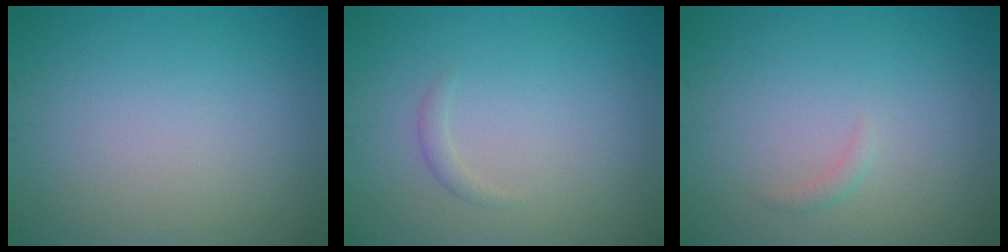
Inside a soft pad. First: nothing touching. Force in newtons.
{"total": 0.8, "press": 0.8, "slide": 0.0}
{"total": 0.7, "press": 0.7, "slide": 0.1}